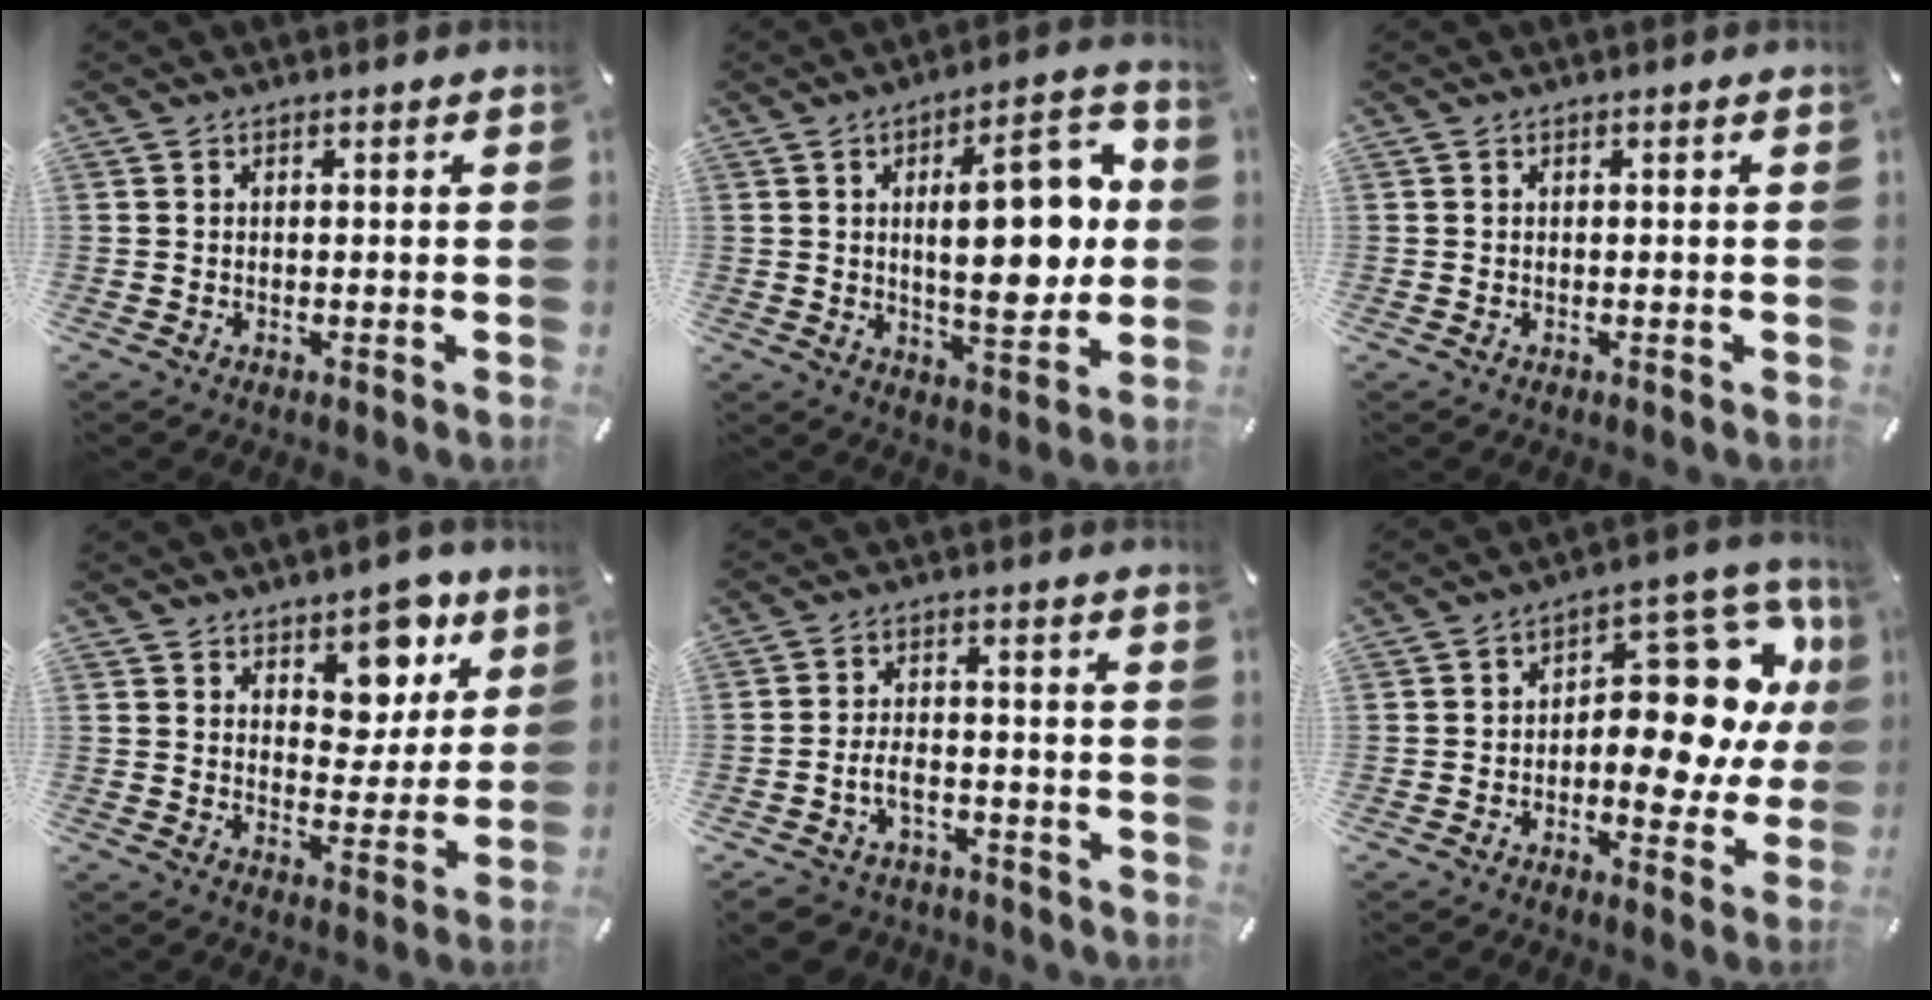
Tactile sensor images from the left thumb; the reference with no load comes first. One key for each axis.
{"total": 19.3, "fx": 2.4, "fy": 8.4, "fz": 17.3, "tx": -0.236, "ty": -0.003, "tz": 0.032}
{"total": 0.0}
{"total": 9.5, "fx": 6.6, "fy": 6.0, "fz": 3.2, "tx": -0.022, "ty": -0.052, "tz": 0.112}
{"total": 6.5, "fx": -3.4, "fy": 4.3, "fz": 3.6, "tx": -0.076, "ty": 0.016, "tz": -0.065}
{"total": 17.4, "fx": 1.7, "fy": 10.1, "fz": 14.0, "tx": -0.158, "ty": -0.029, "tz": 0.030}